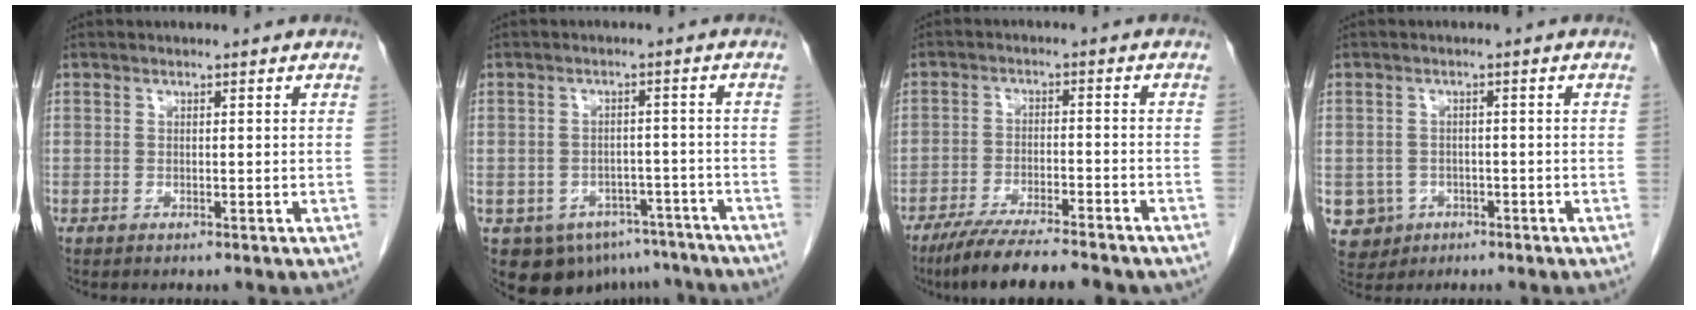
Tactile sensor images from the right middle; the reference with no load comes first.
{"total": 11.4, "force": [-8.0, 7.3, 3.3], "torque": [-0.047, 0.012, -0.094]}
{"total": 13.0, "force": [-10.8, 1.7, 7.0], "torque": [-0.110, -0.024, -0.166]}
{"total": 4.9, "force": [-1.9, 4.5, 0.5], "torque": [-0.014, 0.006, -0.025]}